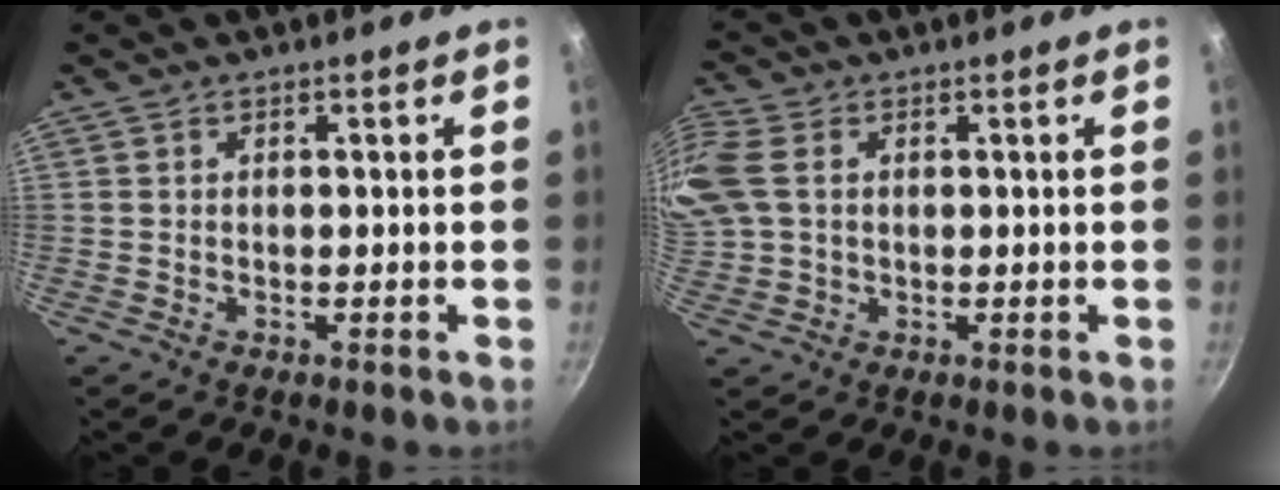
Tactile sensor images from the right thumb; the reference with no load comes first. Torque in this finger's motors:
{"motor_torque": [0.09, 0.43, 1.16, 0.10, 0.15]}